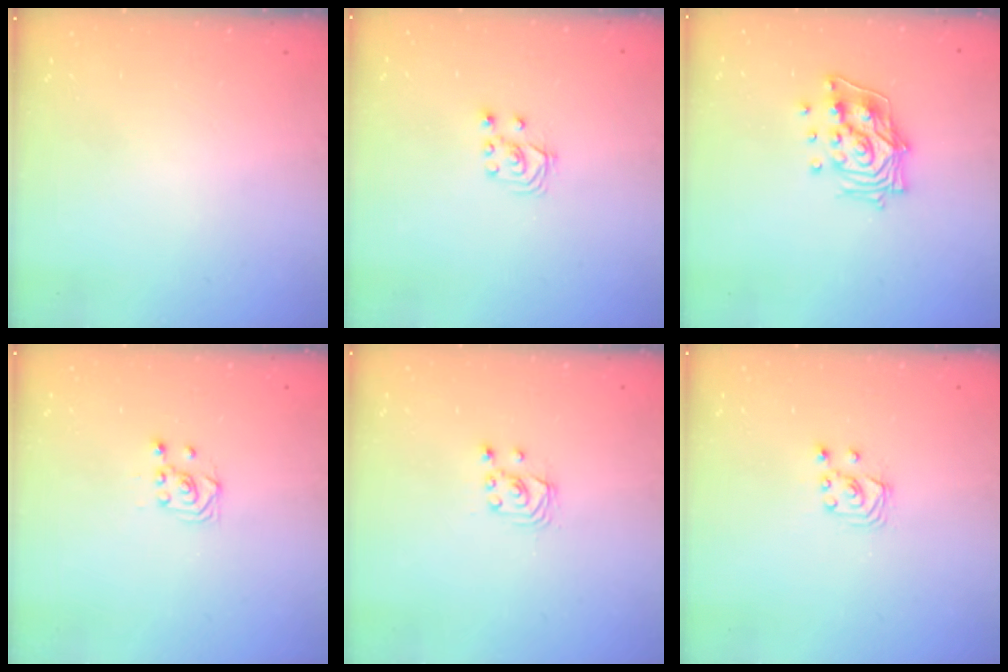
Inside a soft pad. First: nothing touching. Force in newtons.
{"total": 2.8, "press": 2.7, "slide": 0.7}
{"total": 13.5, "press": 13.5, "slide": 1.6}
{"total": 3.0, "press": 2.8, "slide": 1.1}
{"total": 2.5, "press": 2.5, "slide": 0.3}
{"total": 3.0, "press": 3.0, "slide": 0.3}